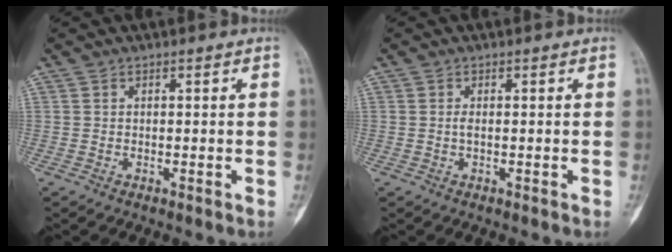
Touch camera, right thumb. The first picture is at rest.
{"total": 0.7, "force": [0.0, 0.2, 0.6], "torque": [-0.016, -0.001, 0.000]}